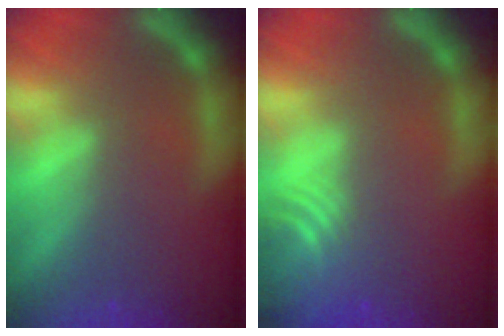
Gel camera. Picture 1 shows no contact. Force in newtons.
{"total": 5.1}